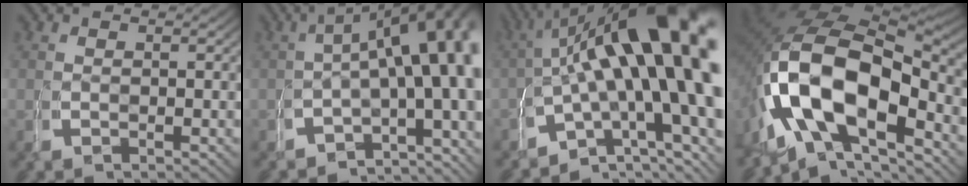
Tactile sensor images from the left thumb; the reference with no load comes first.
{"total": 13.3, "force": [-0.2, 8.5, 10.2], "torque": [-0.111, -0.019, -0.011]}
{"total": 17.3, "force": [-0.3, 10.6, 13.6], "torque": [-0.197, -0.040, 0.007]}
{"total": 20.6, "force": [-1.2, 13.4, 15.6], "torque": [-0.319, -0.058, 0.008]}